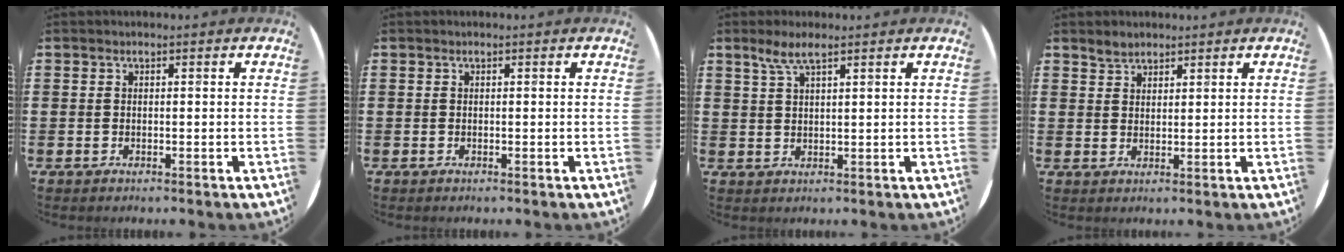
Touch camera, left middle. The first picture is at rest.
{"total": 0.0}
{"total": 3.6, "force": [2.5, 0.7, 2.5], "torque": [-0.053, 0.005, 0.044]}
{"total": 2.1, "force": [1.9, 0.9, 0.1], "torque": [-0.005, 0.003, 0.038]}